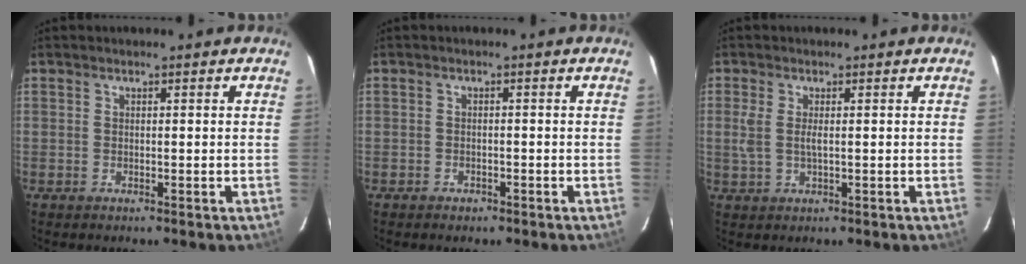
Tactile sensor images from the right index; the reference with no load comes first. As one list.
[{"total": 1.6, "force": [-1.1, 1.1, 0.3], "torque": [-0.009, 0.004, -0.015]}, {"total": 3.3, "force": [0.2, 1.0, 3.1], "torque": [-0.068, -0.003, 0.005]}]